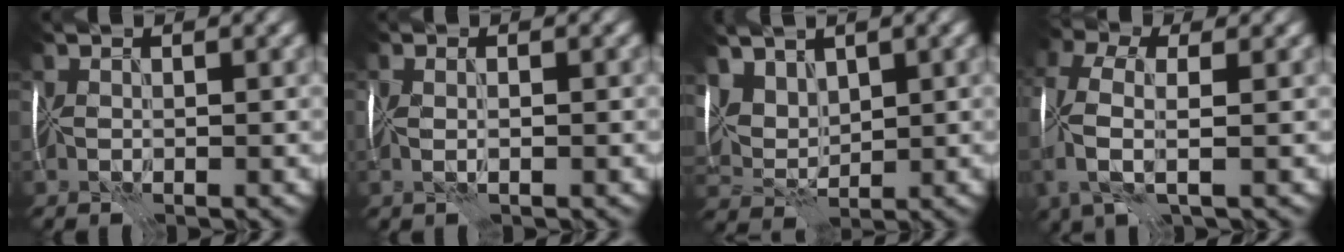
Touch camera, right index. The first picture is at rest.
{"total": 0.9, "force": [0.1, 0.0, 0.9], "torque": [-0.007, 0.009, -0.001]}
{"total": 4.5, "force": [3.2, 2.5, 1.9], "torque": [-0.057, -0.001, 0.081]}
{"total": 4.8, "force": [0.1, 2.1, 4.3], "torque": [-0.105, 0.006, -0.008]}